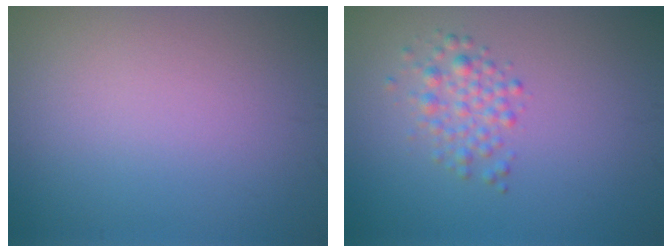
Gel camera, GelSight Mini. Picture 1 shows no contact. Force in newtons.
{"total": 2.2, "press": 2.2, "slide": 0.1}